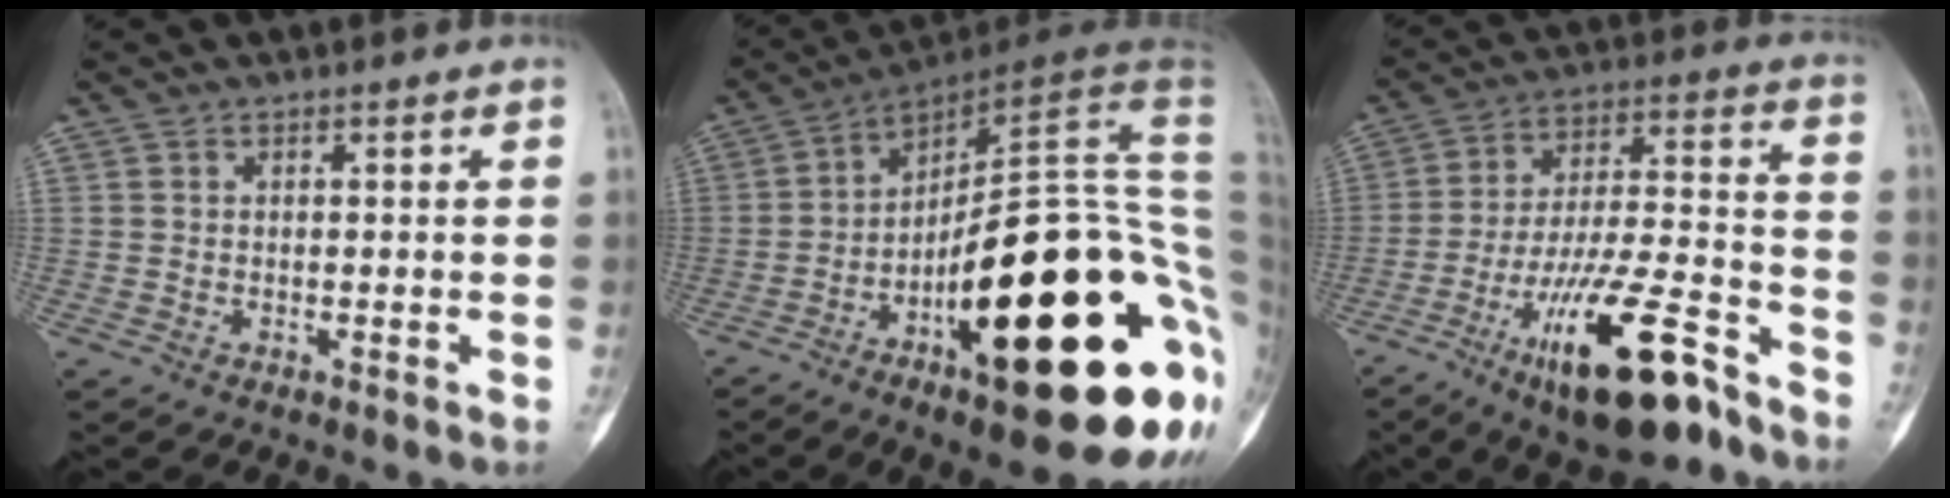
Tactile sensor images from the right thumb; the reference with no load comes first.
{"total": 35.6, "force": [-9.0, 10.1, 32.9], "torque": [-0.373, 0.051, -0.128]}
{"total": 20.4, "force": [-12.2, 5.9, 15.2], "torque": [-0.264, 0.070, -0.205]}